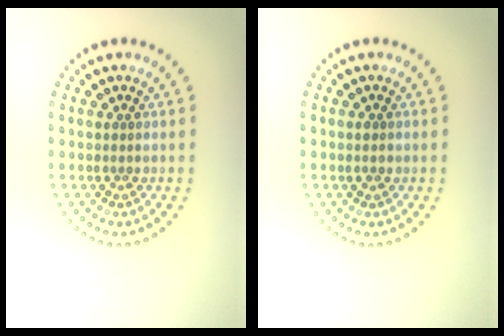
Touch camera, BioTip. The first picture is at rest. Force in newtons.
{"total": 1.0, "press": 1.0, "slide": 0.3}